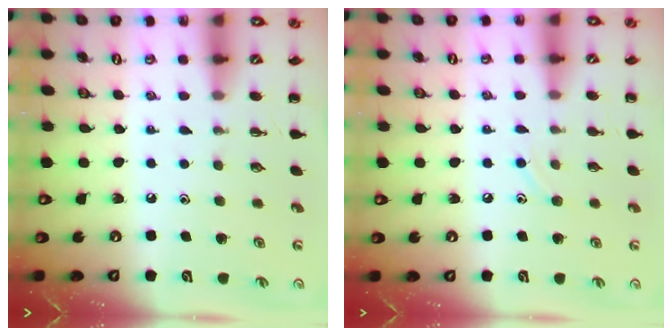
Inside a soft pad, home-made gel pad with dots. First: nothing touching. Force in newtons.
{"total": 6.0, "press": 5.7, "slide": 2.0}